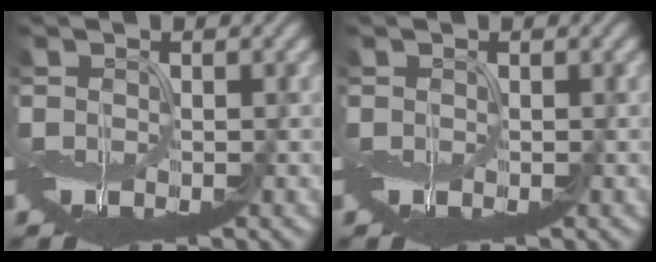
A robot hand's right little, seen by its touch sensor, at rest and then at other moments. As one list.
[{"total": 0.0}]